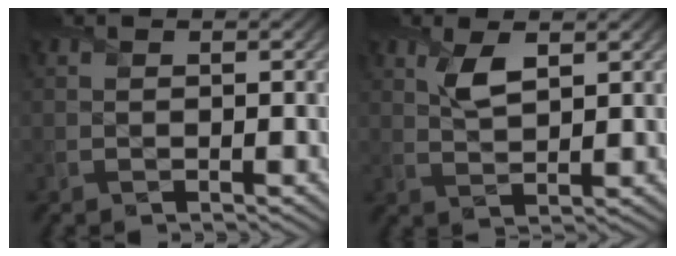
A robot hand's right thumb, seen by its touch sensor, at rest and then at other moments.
{"total": 3.7, "force": [2.0, 1.4, 2.8], "torque": [-0.062, 0.001, 0.038]}